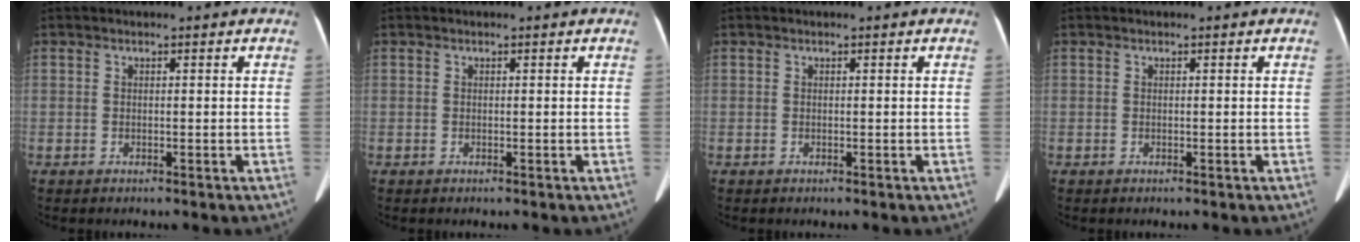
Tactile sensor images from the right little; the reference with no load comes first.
{"total": 0.0}
{"total": 0.0}
{"total": 0.0}